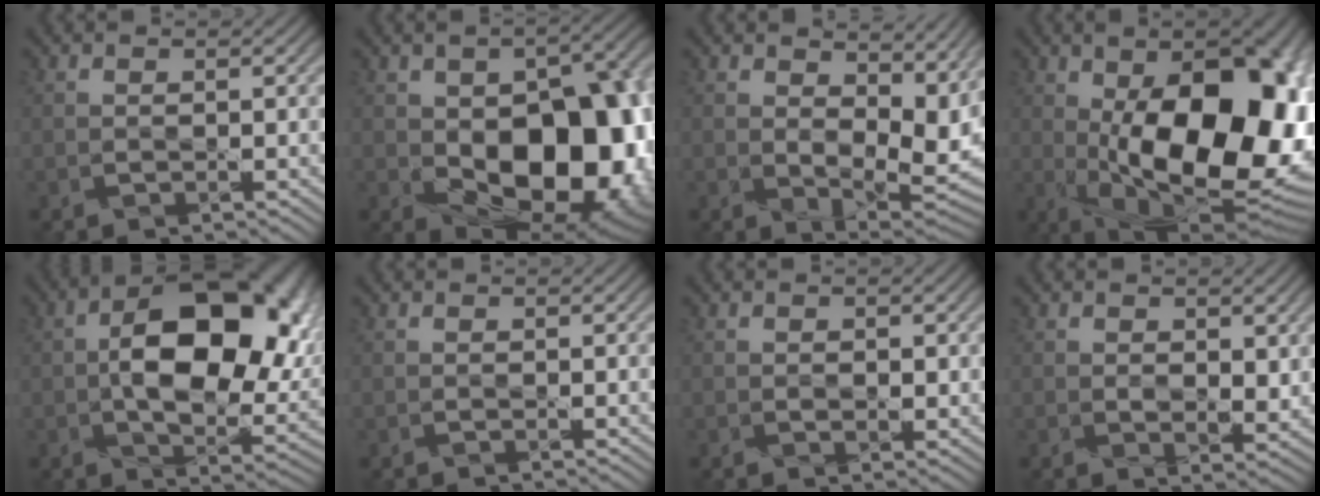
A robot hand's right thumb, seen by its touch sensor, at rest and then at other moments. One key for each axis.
{"total": 18.2, "fx": -3.1, "fy": 11.2, "fz": 14.0, "tx": -0.170, "ty": -0.032, "tz": -0.027}
{"total": 9.7, "fx": 3.6, "fy": 5.3, "fz": 7.3, "tx": -0.132, "ty": -0.019, "tz": 0.069}
{"total": 21.9, "fx": 0.0, "fy": 10.8, "fz": 19.1, "tx": -0.282, "ty": -0.007, "tz": -0.011}
{"total": 16.3, "fx": 1.8, "fy": 9.4, "fz": 13.2, "tx": -0.197, "ty": -0.003, "tz": 0.036}
{"total": 0.0}
{"total": 1.3, "fx": 0.2, "fy": 0.9, "fz": 0.9, "tx": -0.016, "ty": -0.003, "tz": 0.004}
{"total": 3.2, "fx": 1.0, "fy": 1.9, "fz": 2.4, "tx": -0.047, "ty": -0.007, "tz": 0.021}